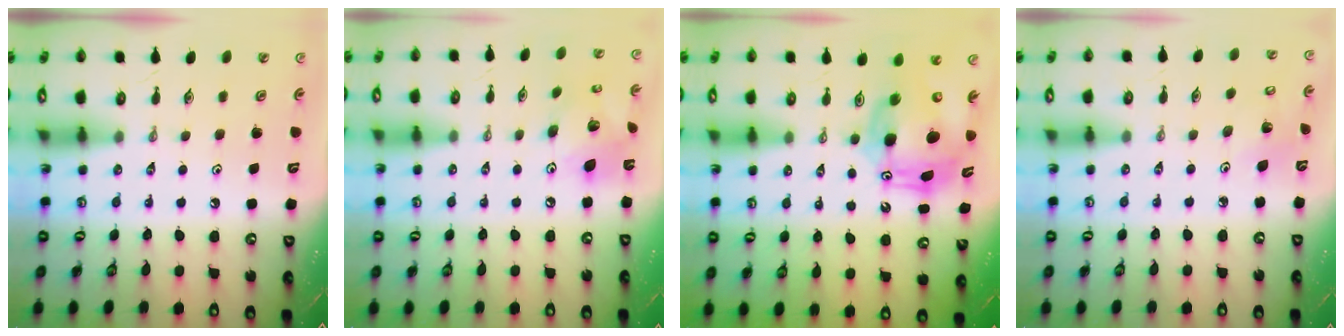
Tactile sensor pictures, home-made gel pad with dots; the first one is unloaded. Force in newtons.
{"total": 13.6, "press": 13.6, "slide": 1.2}
{"total": 13.1, "press": 13.0, "slide": 2.1}
{"total": 3.4, "press": 3.4, "slide": 0.5}